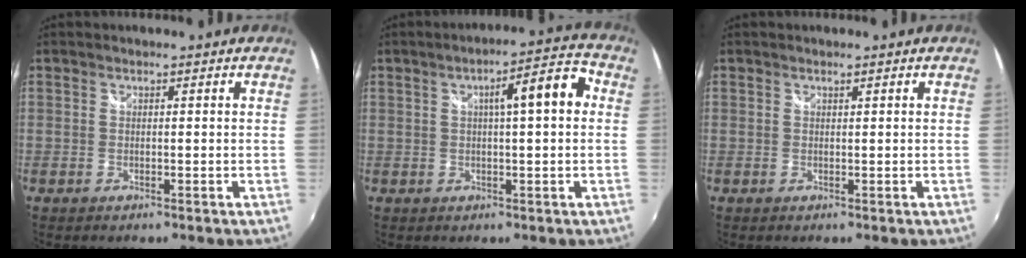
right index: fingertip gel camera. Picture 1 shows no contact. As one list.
[{"total": 8.3, "force": [1.5, 1.4, 8.0], "torque": [-0.111, 0.027, 0.030]}, {"total": 0.0}]